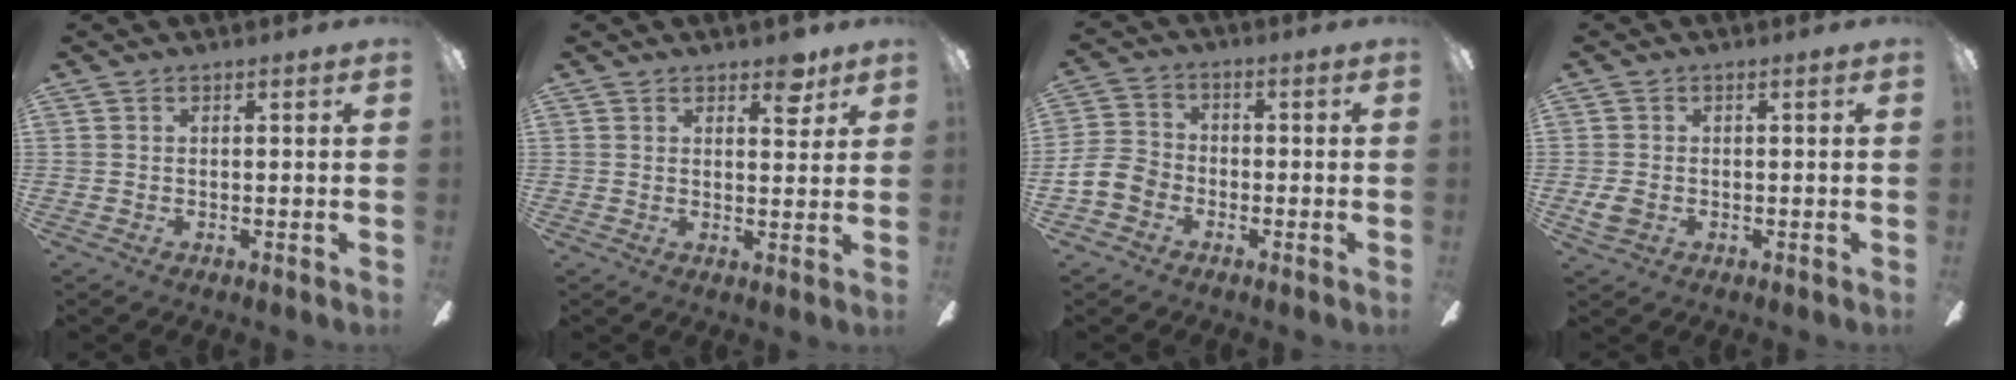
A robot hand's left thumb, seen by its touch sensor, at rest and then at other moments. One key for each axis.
{"total": 5.0, "fx": 3.4, "fy": 2.5, "fz": 2.6, "tx": -0.018, "ty": -0.015, "tz": 0.055}
{"total": 7.1, "fx": -3.2, "fy": 5.4, "fz": 3.2, "tx": -0.085, "ty": 0.022, "tz": -0.064}
{"total": 3.1, "fx": -1.0, "fy": 2.1, "fz": 2.0, "tx": -0.045, "ty": 0.001, "tz": -0.020}